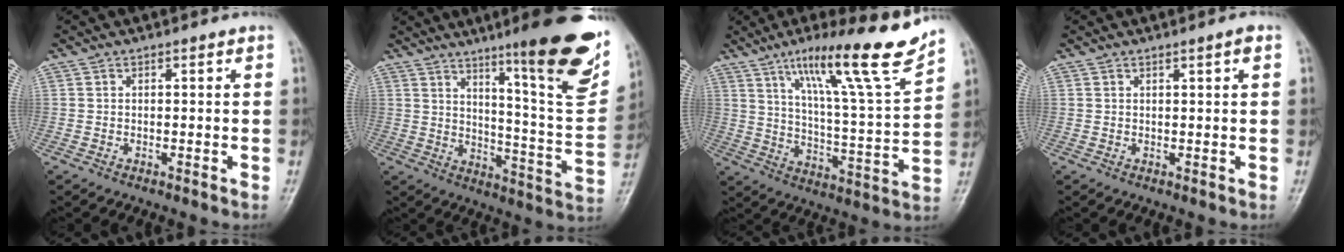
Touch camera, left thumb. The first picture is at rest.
{"total": 22.0, "force": [13.3, 3.1, 17.3], "torque": [-0.202, -0.070, 0.200]}
{"total": 19.9, "force": [13.6, 1.8, 14.5], "torque": [-0.205, -0.070, 0.218]}
{"total": 1.5, "force": [0.7, 0.2, 1.3], "torque": [-0.018, -0.001, 0.012]}